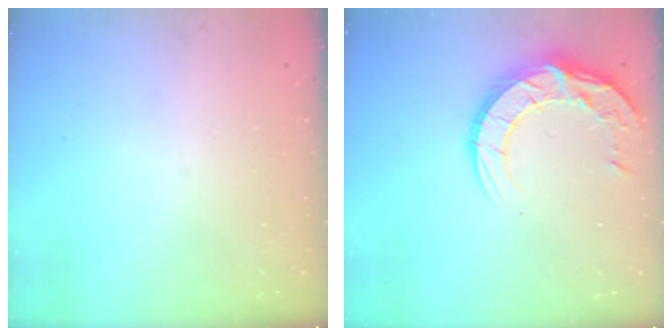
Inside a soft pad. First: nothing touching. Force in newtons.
{"total": 13.7, "press": 13.6, "slide": 1.1}